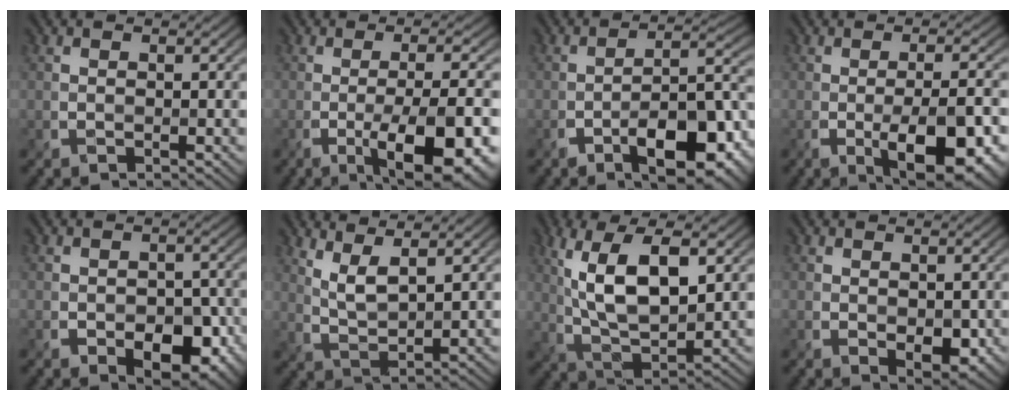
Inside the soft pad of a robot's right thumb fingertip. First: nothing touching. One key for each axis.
{"total": 11.4, "fx": -4.5, "fy": 3.1, "fz": 10.0, "tx": -0.145, "ty": -0.003, "tz": -0.061}
{"total": 11.5, "fx": -6.1, "fy": 4.3, "fz": 8.8, "tx": -0.130, "ty": 0.000, "tz": -0.099}
{"total": 9.7, "fx": -3.4, "fy": 3.2, "fz": 8.5, "tx": -0.133, "ty": -0.011, "tz": -0.041}
{"total": 6.6, "fx": -2.8, "fy": 4.0, "fz": 4.5, "tx": -0.066, "ty": -0.018, "tz": -0.030}
{"total": 4.4, "fx": 3.0, "fy": 0.8, "fz": 3.1, "tx": -0.076, "ty": -0.003, "tz": 0.070}
{"total": 11.3, "fx": 3.8, "fy": 4.7, "fz": 9.5, "tx": -0.195, "ty": 0.004, "tz": 0.077}
{"total": 2.6, "fx": -0.3, "fy": 1.7, "fz": 1.9, "tx": -0.034, "ty": -0.014, "tz": 0.004}